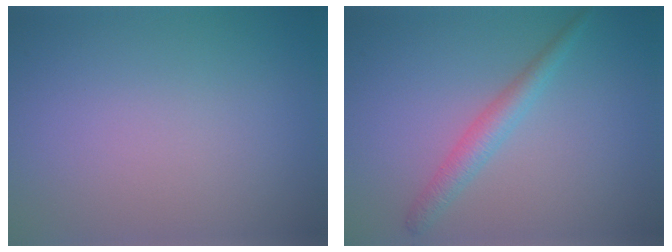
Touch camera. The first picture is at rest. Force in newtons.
{"total": 2.4, "press": 2.4, "slide": 0.1}